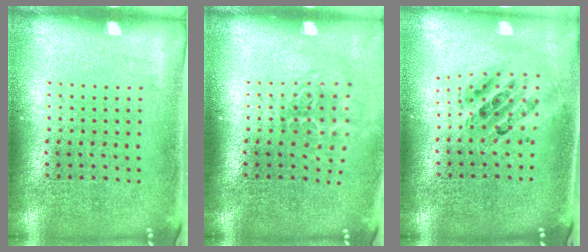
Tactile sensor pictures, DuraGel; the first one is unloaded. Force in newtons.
{"total": 1.7, "press": 1.1, "slide": 1.2}
{"total": 0.9, "press": 0.9, "slide": 0.2}